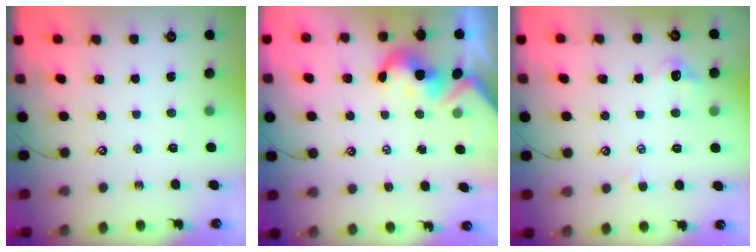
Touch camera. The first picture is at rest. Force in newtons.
{"total": 2.4, "press": 2.4, "slide": 0.3}
{"total": 0.8, "press": 0.6, "slide": 0.5}